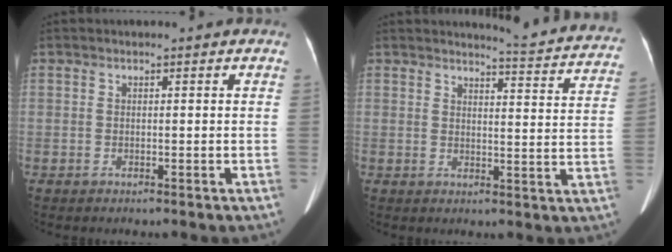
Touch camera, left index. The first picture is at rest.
{"total": 12.8, "force": [12.4, 0.1, 2.9], "torque": [-0.027, -0.069, 0.122]}